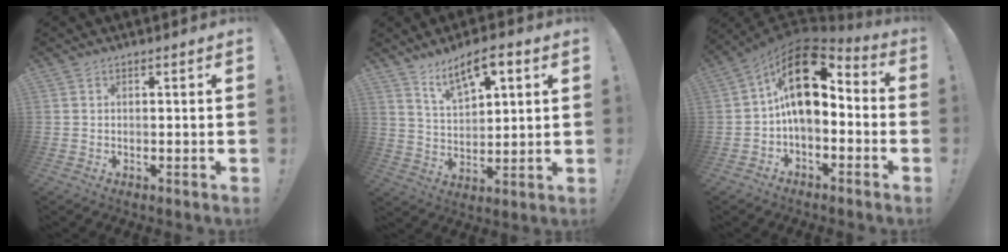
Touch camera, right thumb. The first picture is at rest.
{"total": 10.1, "force": [6.3, 4.0, 6.8], "torque": [-0.104, -0.029, 0.111]}
{"total": 16.7, "force": [4.2, 9.3, 13.2], "torque": [-0.217, -0.021, 0.078]}